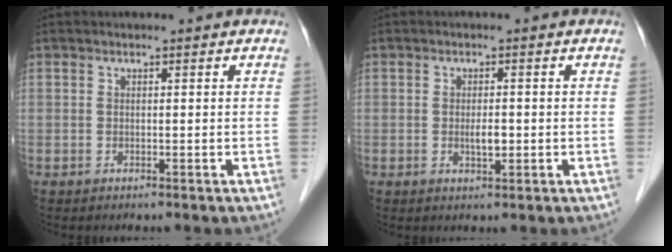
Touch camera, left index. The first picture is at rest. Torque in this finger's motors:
{"motor_torque": [0.40, 0.35, 0.03, 0.02]}